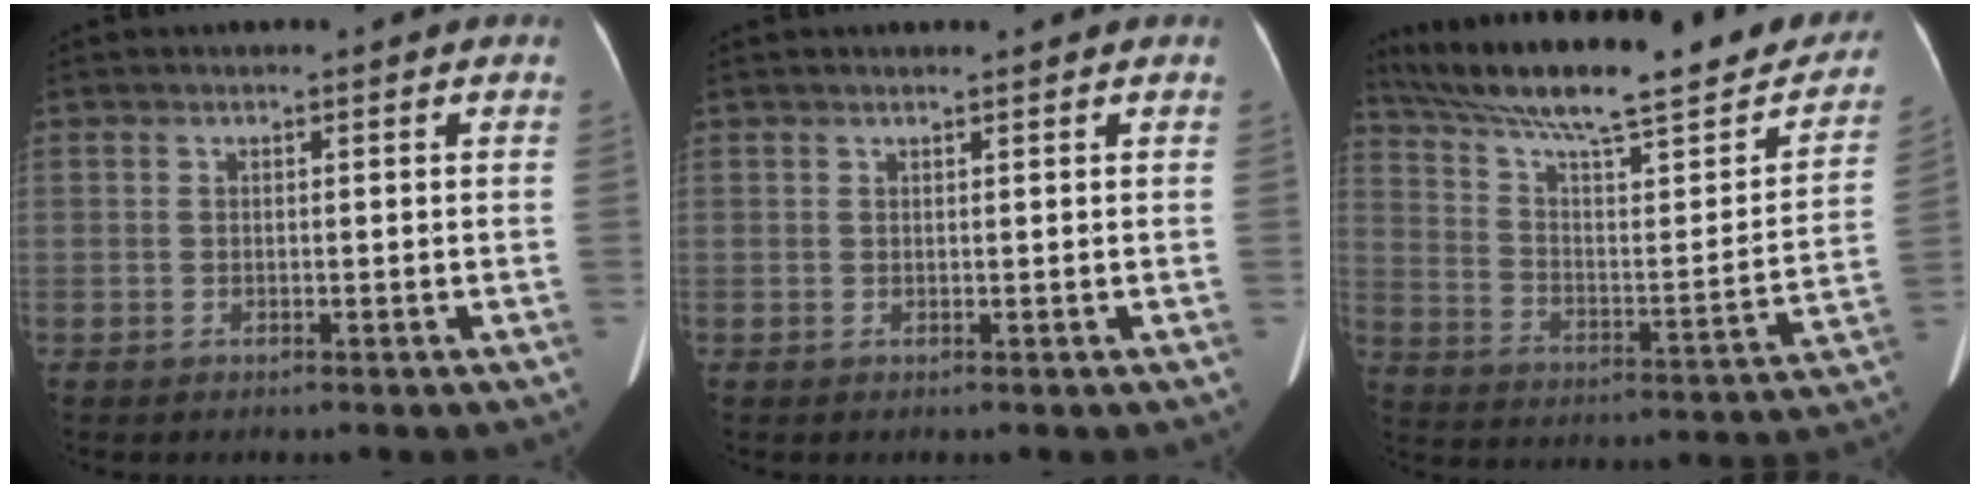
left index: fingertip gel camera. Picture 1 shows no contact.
{"total": 1.0, "force": [1.0, -0.1, 0.4], "torque": [-0.011, 0.009, 0.014]}
{"total": 27.8, "force": [22.2, 4.8, 16.0], "torque": [-0.257, 0.002, 0.318]}